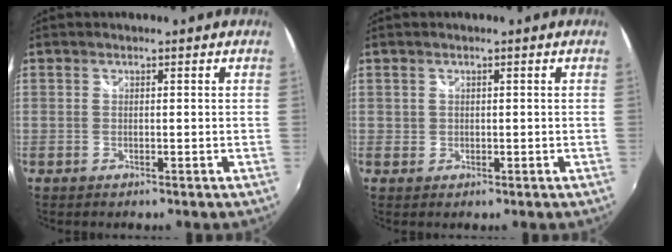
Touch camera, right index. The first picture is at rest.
{"total": 1.0, "force": [0.1, 1.0, 0.1], "torque": [0.002, 0.000, 0.001]}